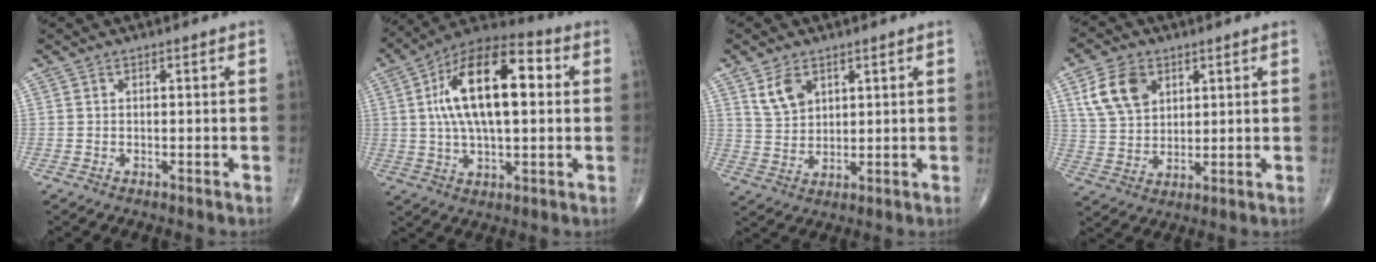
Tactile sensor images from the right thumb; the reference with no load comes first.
{"total": 20.2, "force": [3.4, 9.3, 17.6], "torque": [-0.294, 0.024, 0.047]}
{"total": 5.9, "force": [3.1, 3.8, 3.2], "torque": [-0.048, -0.016, 0.067]}
{"total": 10.0, "force": [4.3, 6.9, 5.8], "torque": [-0.091, -0.012, 0.087]}